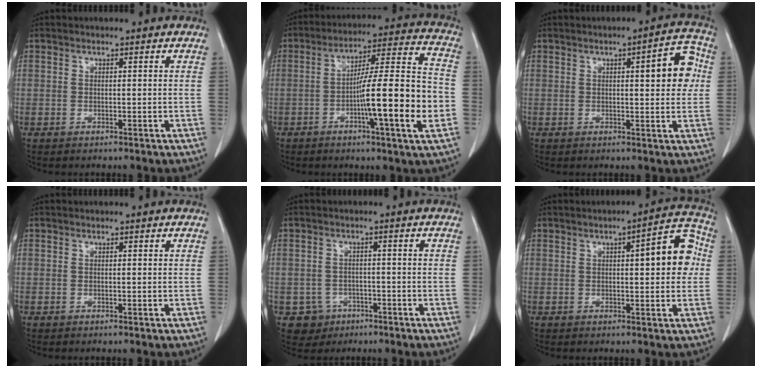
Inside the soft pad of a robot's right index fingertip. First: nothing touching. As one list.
[{"total": 16.6, "force": [-4.3, 0.4, 16.0], "torque": [-0.248, 0.005, -0.068]}, {"total": 7.3, "force": [1.4, 1.9, 6.9], "torque": [-0.079, 0.017, 0.015]}, {"total": 0.0}, {"total": 4.2, "force": [-1.8, 3.8, 0.0], "torque": [0.006, 0.013, -0.021]}, {"total": 8.7, "force": [1.3, 2.2, 8.3], "torque": [-0.100, 0.025, 0.015]}]